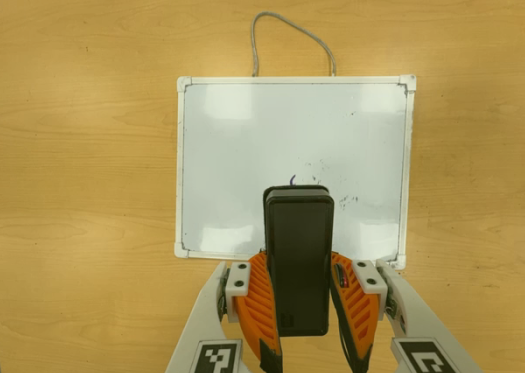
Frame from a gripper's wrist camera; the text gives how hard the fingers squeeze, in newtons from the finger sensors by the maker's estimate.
{"total": 9.2, "left": 7.7, "right": 10.8}